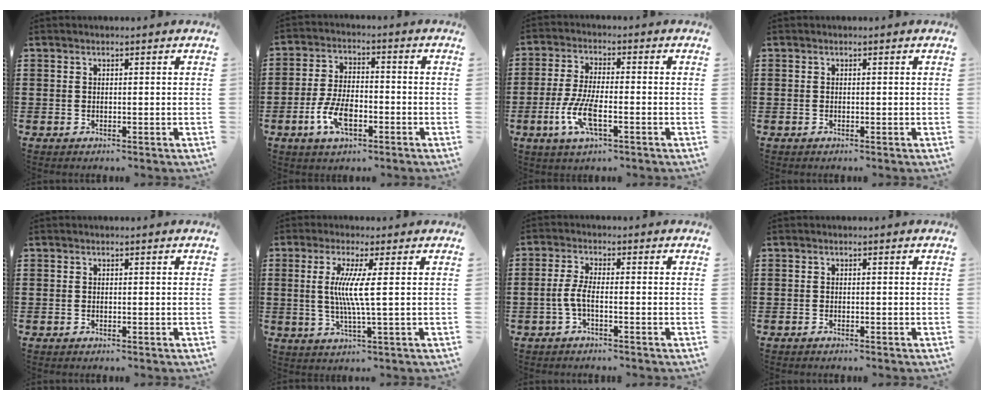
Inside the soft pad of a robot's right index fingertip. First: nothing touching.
{"total": 6.9, "force": [-2.7, 3.3, 5.4], "torque": [-0.122, 0.001, -0.055]}
{"total": 6.9, "force": [-2.6, 2.0, 6.0], "torque": [-0.140, -0.013, -0.052]}
{"total": 0.0}
{"total": 0.0}
{"total": 6.3, "force": [0.8, -0.5, 6.3], "torque": [-0.127, -0.014, 0.006]}
{"total": 3.2, "force": [-1.5, 0.6, 2.8], "torque": [-0.071, -0.008, -0.034]}
{"total": 0.7, "force": [-0.7, -0.1, 0.0], "torque": [-0.002, -0.003, -0.015]}